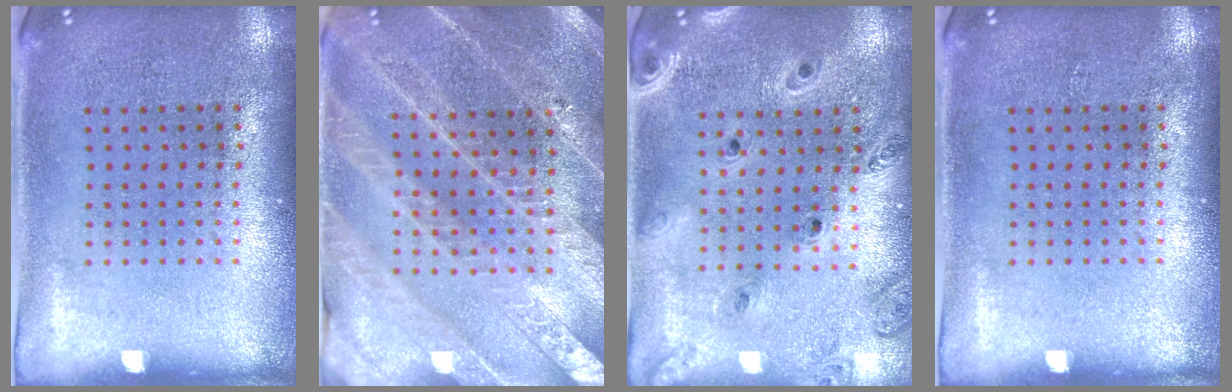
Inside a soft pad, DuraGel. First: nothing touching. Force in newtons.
{"total": 3.7, "press": 3.4, "slide": 1.4}
{"total": 1.4, "press": 1.4, "slide": 0.1}
{"total": 0.0}